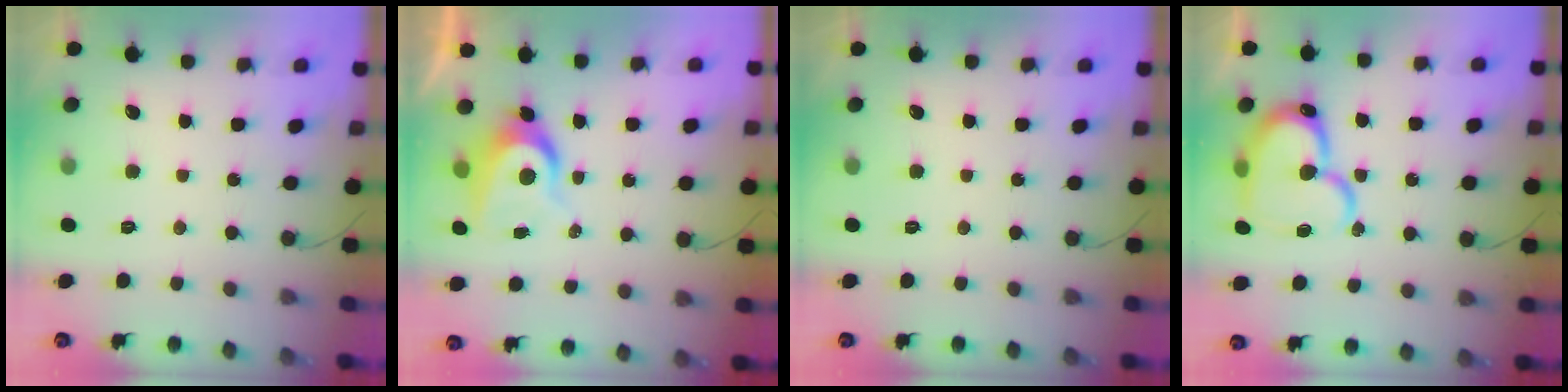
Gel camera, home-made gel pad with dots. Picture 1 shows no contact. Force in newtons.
{"total": 7.7, "press": 7.7, "slide": 0.5}
{"total": 0.0}
{"total": 19.0, "press": 18.9, "slide": 2.0}